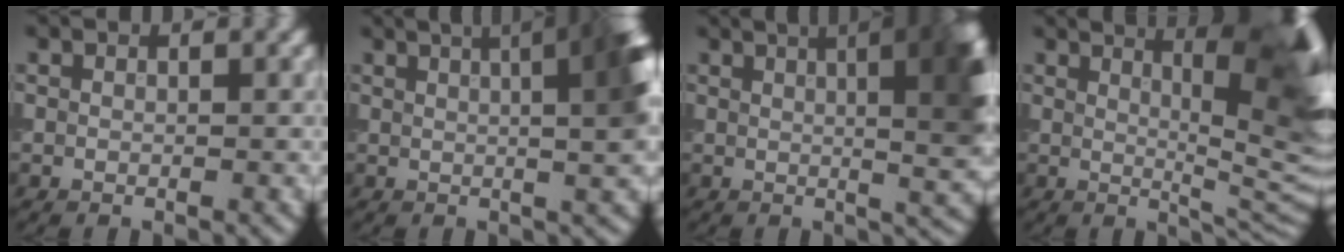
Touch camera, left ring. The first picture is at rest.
{"total": 13.8, "force": [3.9, 6.6, 11.5], "torque": [-0.085, 0.073, 0.020]}
{"total": 12.8, "force": [4.0, 5.2, 11.0], "torque": [-0.093, 0.050, 0.031]}
{"total": 15.2, "force": [6.2, 5.0, 13.0], "torque": [-0.123, 0.048, 0.073]}